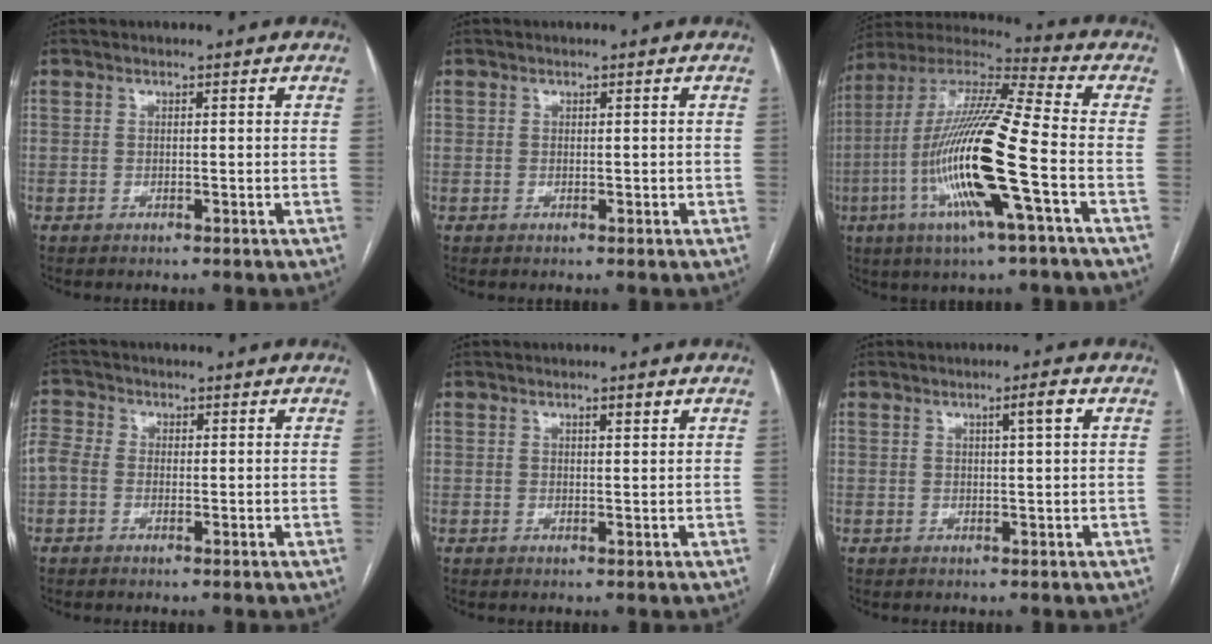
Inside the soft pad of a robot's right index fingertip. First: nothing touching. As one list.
[{"total": 0.8, "force": [0.0, 0.6, 0.6], "torque": [-0.008, 0.004, 0.002]}, {"total": 19.9, "force": [-5.3, 0.9, 19.1], "torque": [-0.391, -0.012, -0.107]}, {"total": 4.6, "force": [-0.3, 3.9, 2.5], "torque": [-0.068, 0.021, -0.011]}, {"total": 1.2, "force": [0.7, -0.1, 0.9], "torque": [-0.015, -0.001, 0.011]}, {"total": 2.4, "force": [0.9, -0.3, 2.2], "torque": [-0.037, 0.002, 0.014]}]